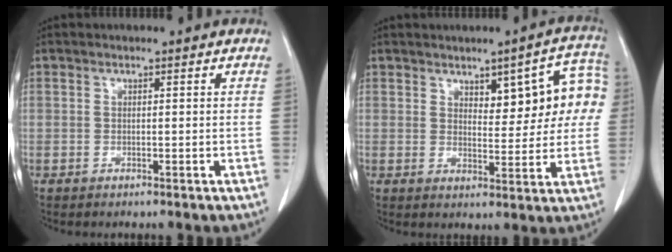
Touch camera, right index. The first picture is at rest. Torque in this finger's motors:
{"motor_torque": [0.17, 0.20, 0.12, 0.02]}